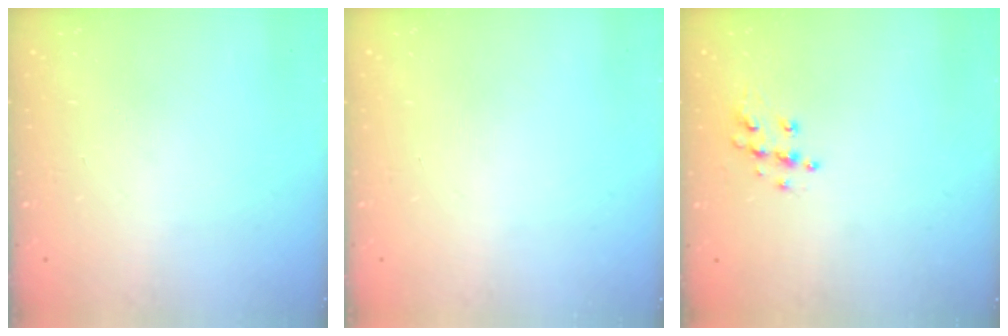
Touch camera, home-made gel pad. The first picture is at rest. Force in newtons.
{"total": 0.0}
{"total": 7.7, "press": 7.7, "slide": 0.3}